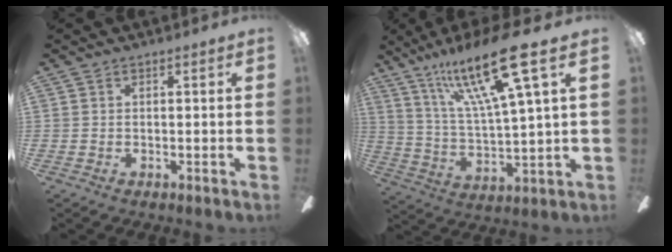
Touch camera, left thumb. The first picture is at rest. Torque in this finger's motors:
{"motor_torque": [1.89, 1.64, 1.66, -1.10, 0.19]}